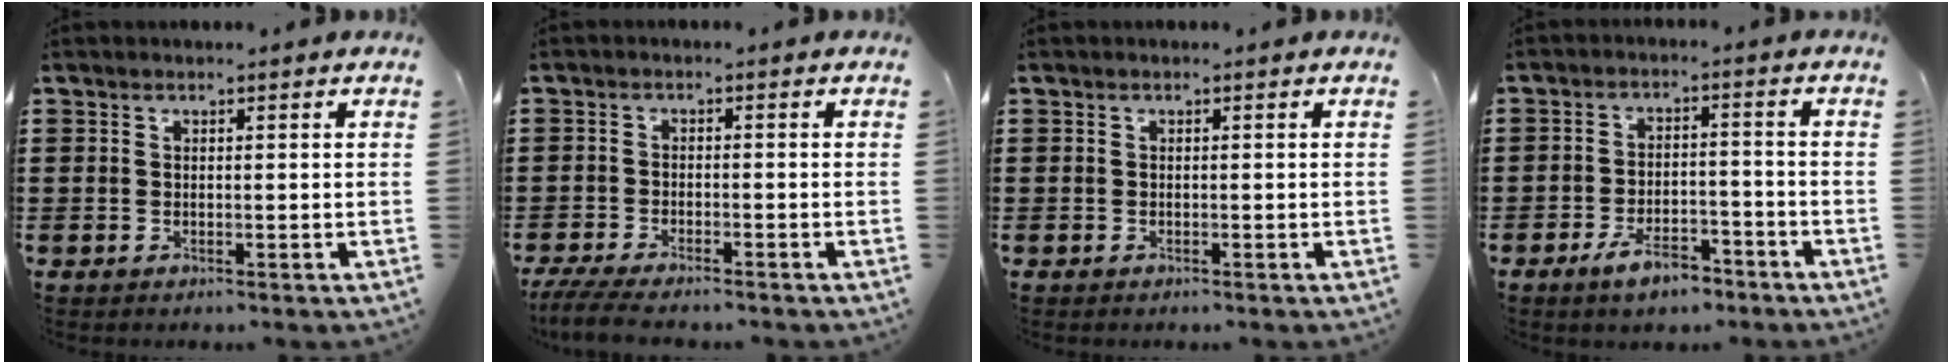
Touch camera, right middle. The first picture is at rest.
{"total": 3.4, "force": [-3.2, 0.1, 1.3], "torque": [-0.036, -0.009, -0.066]}
{"total": 0.0}
{"total": 5.6, "force": [-4.3, 1.9, 3.1], "torque": [-0.059, 0.009, -0.081]}